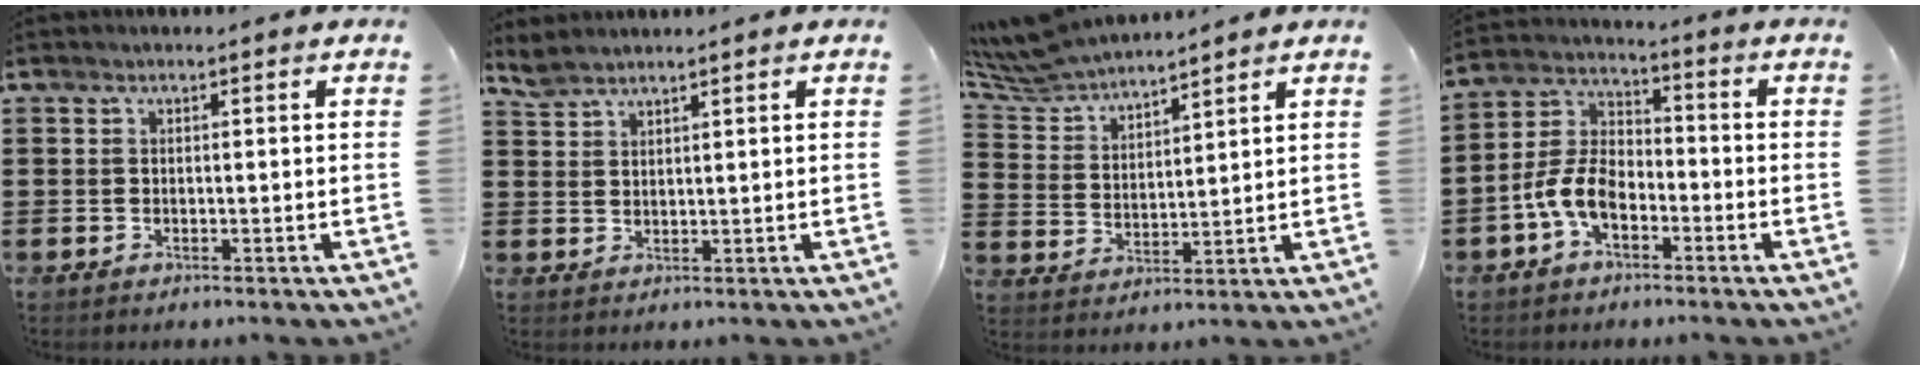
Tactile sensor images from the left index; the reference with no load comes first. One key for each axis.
{"total": 2.5, "fx": 2.3, "fy": 0.6, "fz": 0.4, "tx": -0.015, "ty": 0.000, "tz": 0.047}
{"total": 6.9, "fx": 6.7, "fy": 1.1, "fz": 1.5, "tx": -0.061, "ty": -0.031, "tz": 0.120}
{"total": 7.3, "fx": -3.8, "fy": 4.0, "fz": 4.8, "tx": -0.126, "ty": 0.005, "tz": -0.082}